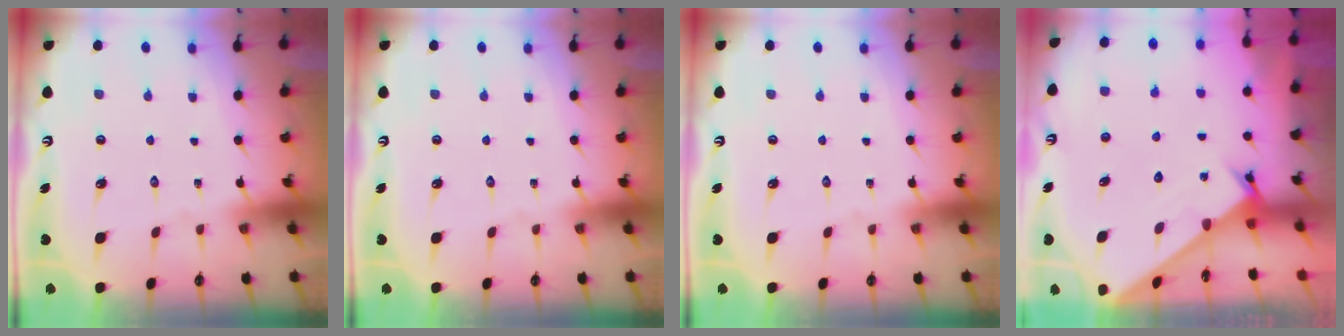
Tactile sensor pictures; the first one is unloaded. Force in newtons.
{"total": 0.0}
{"total": 0.0}
{"total": 1.8, "press": 1.8, "slide": 0.1}